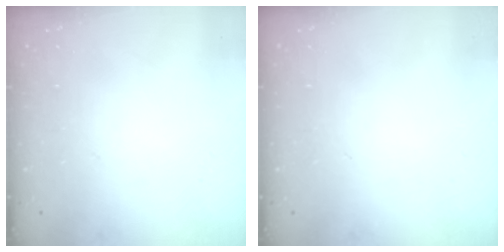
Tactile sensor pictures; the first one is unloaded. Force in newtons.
{"total": 0.0}